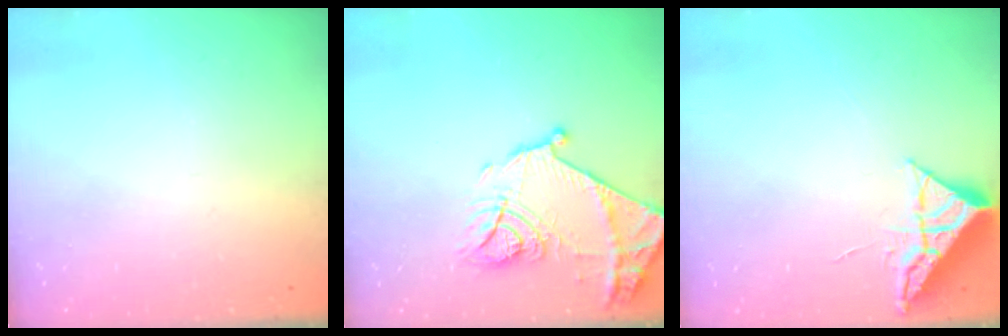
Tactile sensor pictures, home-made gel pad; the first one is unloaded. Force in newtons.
{"total": 16.5, "press": 16.4, "slide": 1.4}
{"total": 6.6, "press": 6.6, "slide": 0.3}